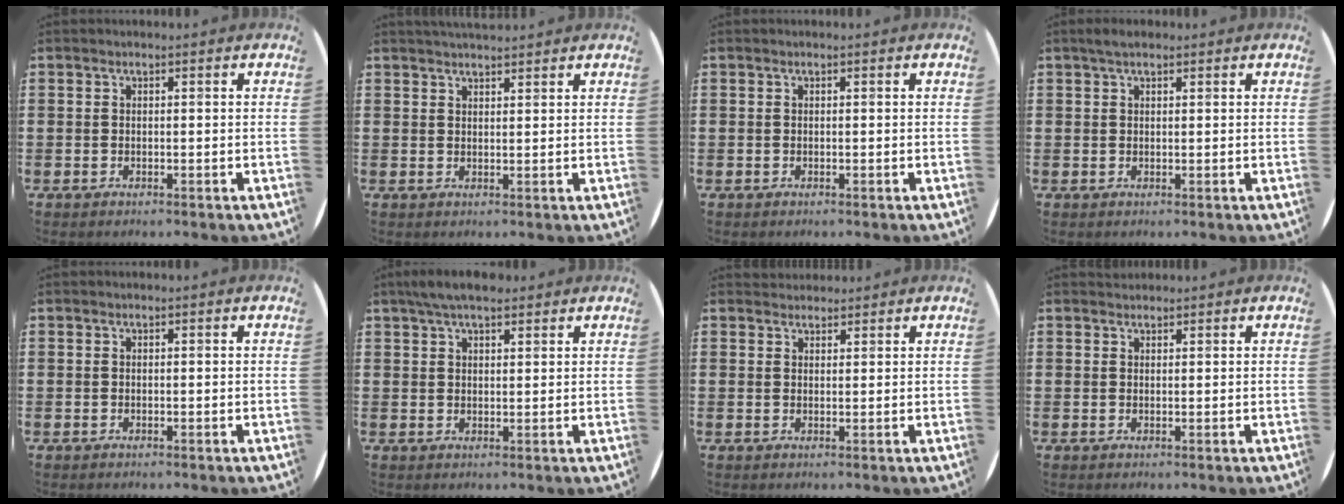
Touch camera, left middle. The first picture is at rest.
{"total": 2.0, "force": [2.0, 0.2, 0.2], "torque": [-0.007, -0.002, 0.037]}
{"total": 0.0}
{"total": 1.6, "force": [1.1, 0.6, 1.0], "torque": [-0.013, 0.002, 0.018]}
{"total": 0.0}
{"total": 4.1, "force": [3.3, 1.2, 2.1], "torque": [-0.048, 0.003, 0.061]}
{"total": 1.5, "force": [1.4, 0.4, -0.1], "torque": [0.000, 0.002, 0.029]}
{"total": 0.8, "force": [0.8, 0.1, -0.1], "torque": [0.000, 0.002, 0.015]}